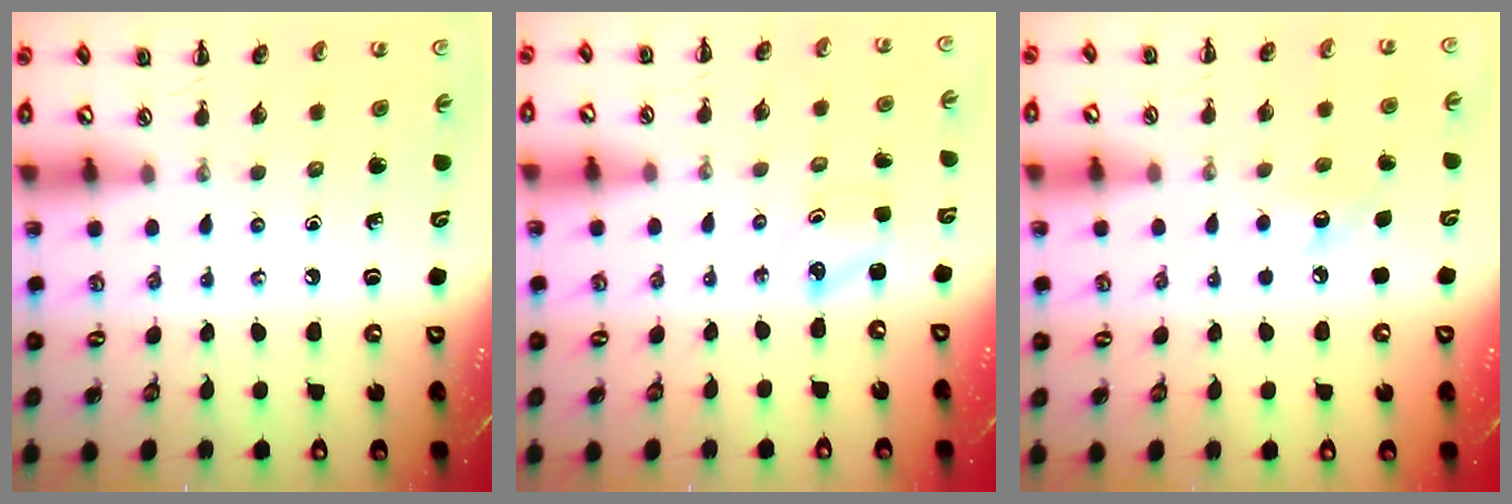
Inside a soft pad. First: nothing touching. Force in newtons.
{"total": 2.3, "press": 2.2, "slide": 0.7}
{"total": 5.9, "press": 5.7, "slide": 1.6}